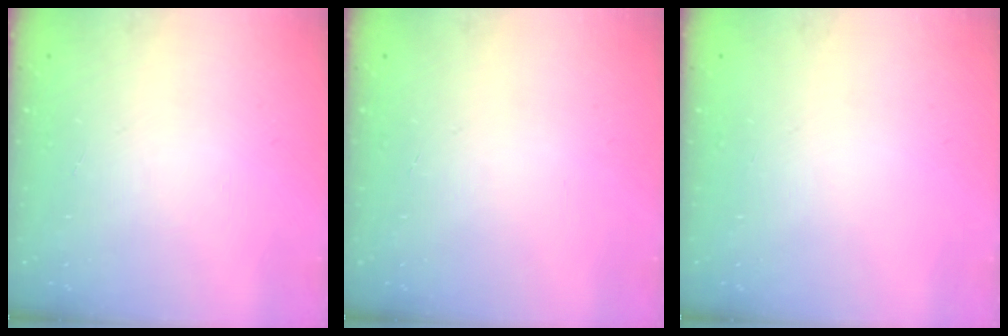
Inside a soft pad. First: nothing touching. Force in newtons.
{"total": 0.0}
{"total": 0.0}